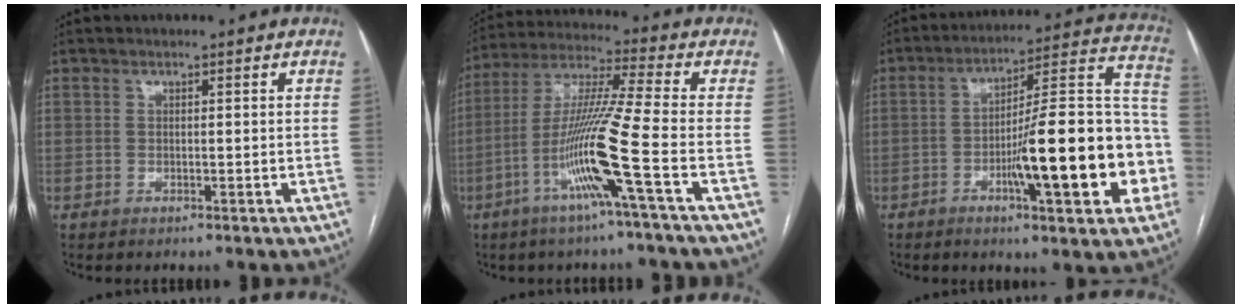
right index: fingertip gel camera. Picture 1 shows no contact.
{"total": 13.7, "force": [-5.1, -2.1, 12.5], "torque": [-0.249, -0.009, -0.105]}
{"total": 21.1, "force": [-5.5, 3.5, 20.0], "torque": [-0.240, 0.029, -0.073]}